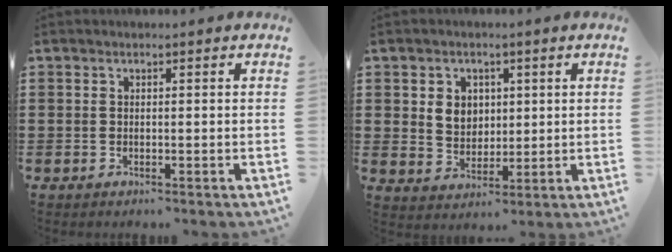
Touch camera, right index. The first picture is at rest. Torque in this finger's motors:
{"motor_torque": [0.41, -0.25, 0.22, 0.05]}